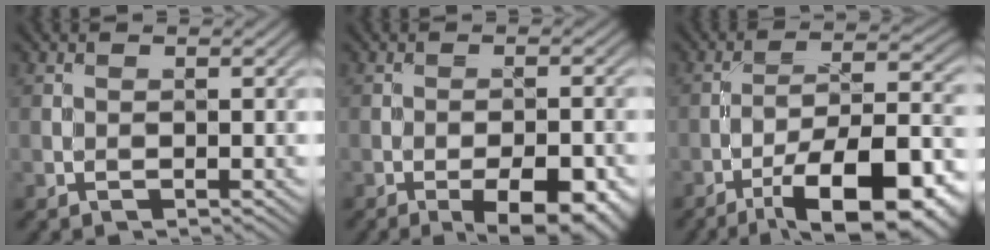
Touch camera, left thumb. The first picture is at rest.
{"total": 8.3, "force": [-4.5, 2.9, 6.4], "torque": [-0.094, 0.002, -0.050]}
{"total": 16.2, "force": [-9.4, 5.1, 12.2], "torque": [-0.173, -0.003, -0.143]}